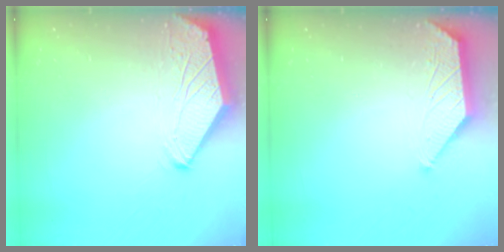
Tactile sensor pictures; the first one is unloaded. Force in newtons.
{"total": 0.8, "press": 0.8, "slide": 0.2}